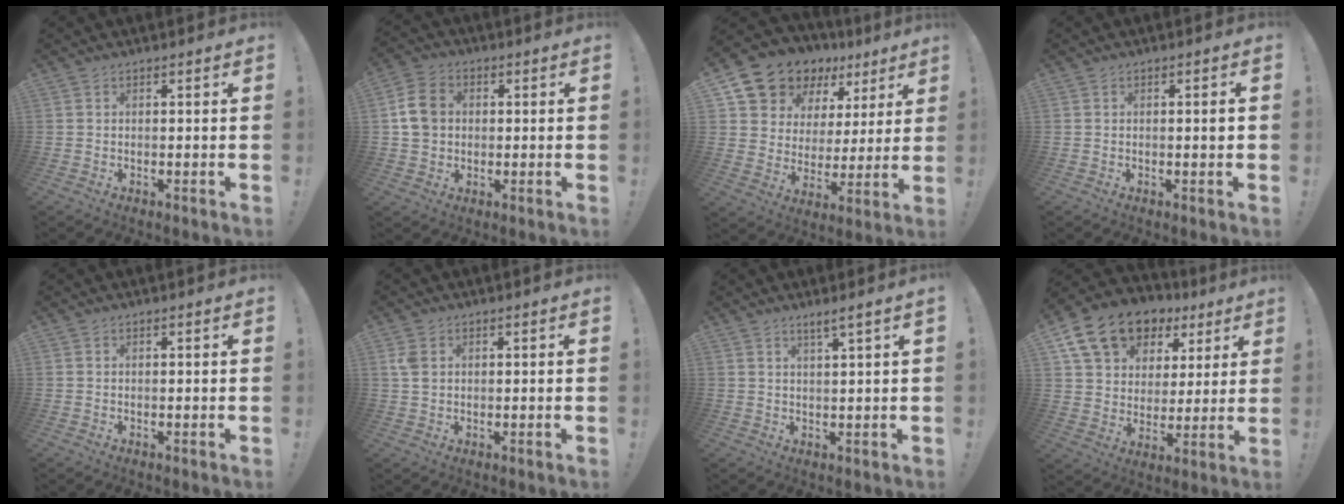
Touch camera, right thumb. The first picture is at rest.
{"total": 8.9, "force": [1.1, 7.5, 4.6], "torque": [-0.067, 0.015, 0.027]}
{"total": 12.8, "force": [10.1, 7.5, 2.5], "torque": [-0.062, -0.079, 0.199]}
{"total": 1.7, "force": [-0.2, 0.0, 1.7], "torque": [-0.021, -0.002, -0.008]}
{"total": 0.0}
{"total": 3.4, "force": [1.2, 2.3, 2.2], "torque": [-0.038, 0.002, 0.023]}
{"total": 2.8, "force": [1.9, -0.6, 2.0], "torque": [-0.032, -0.011, 0.029]}
{"total": 16.4, "force": [9.4, 10.9, 7.9], "torque": [-0.127, -0.048, 0.177]}